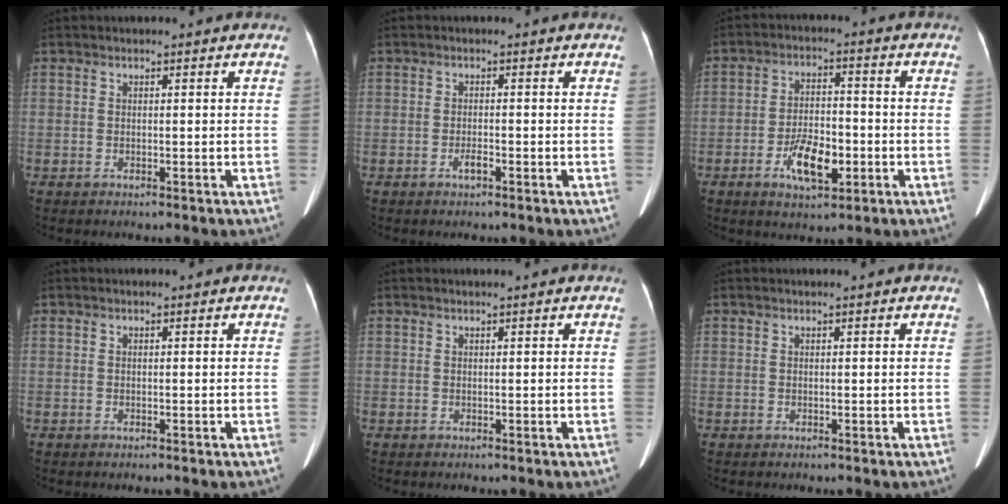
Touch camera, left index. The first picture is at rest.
{"total": 1.2, "force": [-0.8, 0.2, 0.9], "torque": [-0.020, -0.001, -0.015]}
{"total": 7.5, "force": [-2.9, 3.2, 6.1], "torque": [-0.118, 0.002, -0.050]}
{"total": 0.0}
{"total": 0.6, "force": [0.4, -0.2, 0.3], "torque": [-0.008, 0.000, 0.015]}
{"total": 0.0}